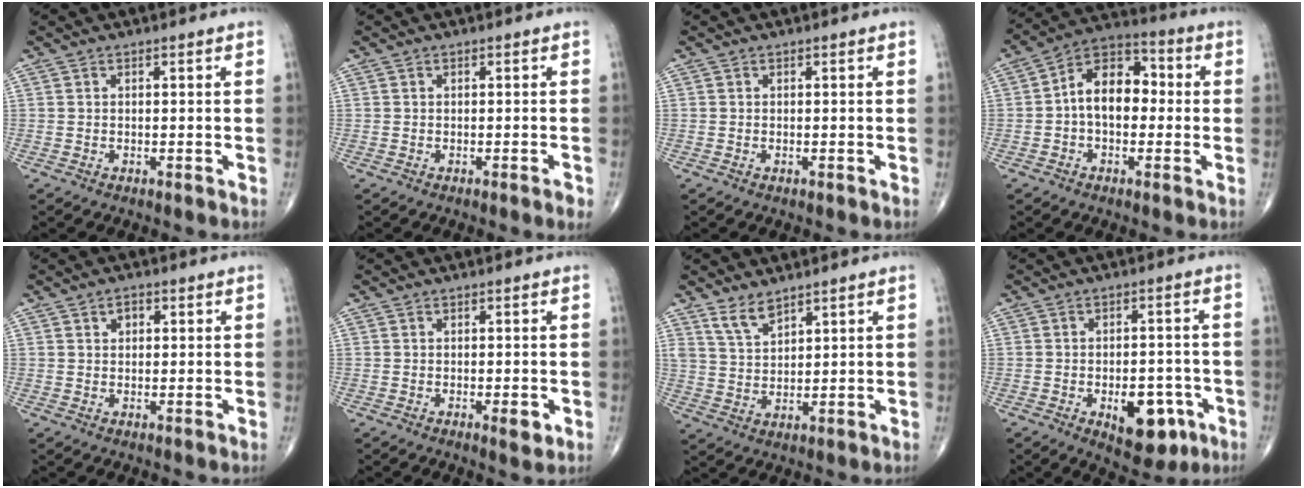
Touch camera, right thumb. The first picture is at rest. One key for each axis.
{"total": 1.3, "fx": -0.8, "fy": 0.1, "fz": 1.0, "tx": -0.015, "ty": -0.003, "tz": -0.012}
{"total": 0.0}
{"total": 11.7, "fx": -0.1, "fy": 7.7, "fz": 8.8, "tx": -0.114, "ty": 0.035, "tz": -0.017}
{"total": 2.2, "fx": 0.9, "fy": 1.6, "fz": 1.2, "tx": -0.005, "ty": -0.001, "tz": 0.010}
{"total": 2.4, "fx": -0.8, "fy": 0.8, "fz": 2.1, "tx": -0.024, "ty": -0.003, "tz": -0.009}
{"total": 4.8, "fx": 3.8, "fy": 1.8, "fz": 2.2, "tx": -0.035, "ty": -0.026, "tz": 0.081}
{"total": 10.6, "fx": -4.2, "fy": 5.8, "fz": 7.9, "tx": -0.077, "ty": 0.019, "tz": -0.047}